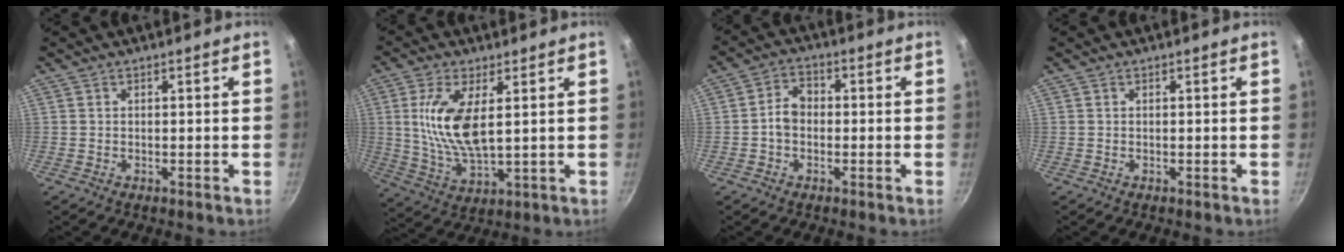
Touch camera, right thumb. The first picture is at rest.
{"total": 11.8, "force": [2.5, 5.0, 10.4], "torque": [-0.208, -0.014, 0.056]}
{"total": 4.7, "force": [-0.7, 3.6, 3.0], "torque": [-0.034, 0.020, -0.021]}
{"total": 0.0}